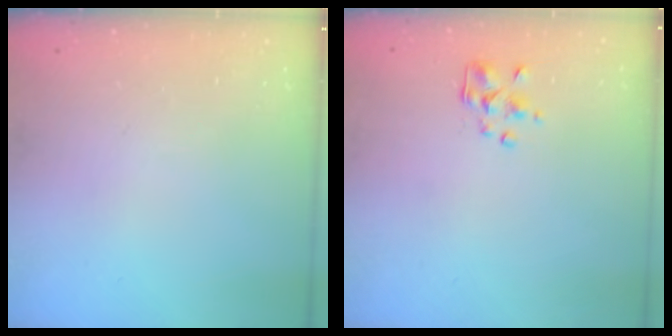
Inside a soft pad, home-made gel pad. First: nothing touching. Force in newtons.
{"total": 2.5, "press": 2.4, "slide": 0.7}